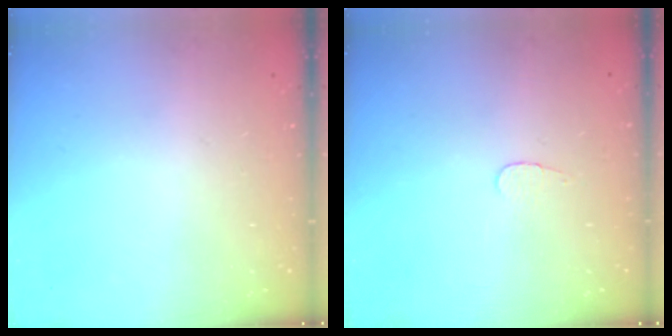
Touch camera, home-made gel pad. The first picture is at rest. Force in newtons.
{"total": 2.8, "press": 2.8, "slide": 0.3}